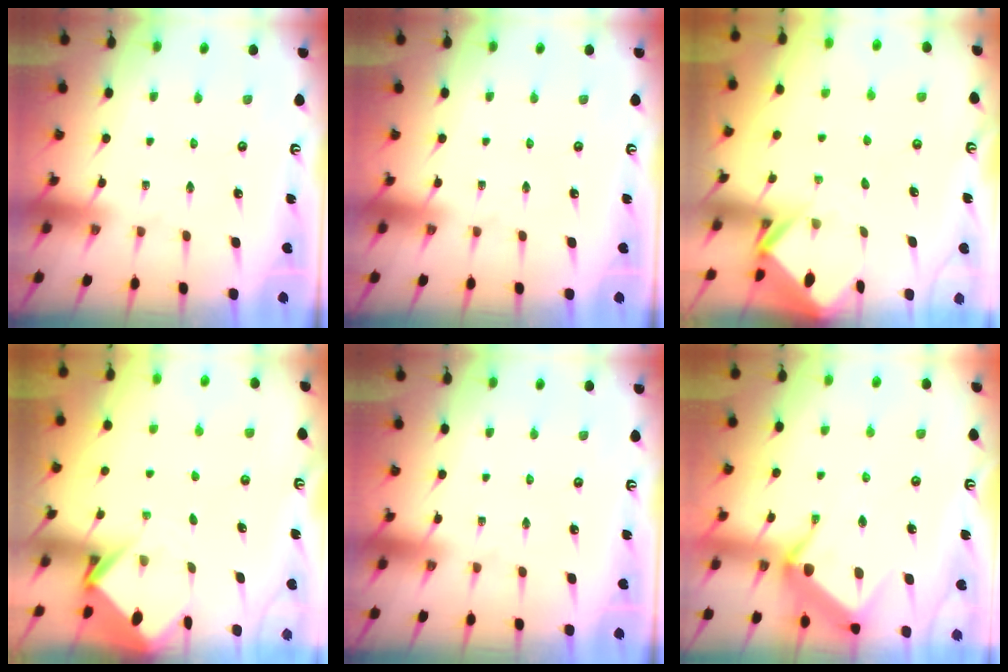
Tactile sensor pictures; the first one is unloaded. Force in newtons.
{"total": 0.0}
{"total": 2.6, "press": 2.6, "slide": 0.2}
{"total": 3.8, "press": 3.8, "slide": 0.2}
{"total": 0.0}
{"total": 9.7, "press": 9.7, "slide": 0.7}